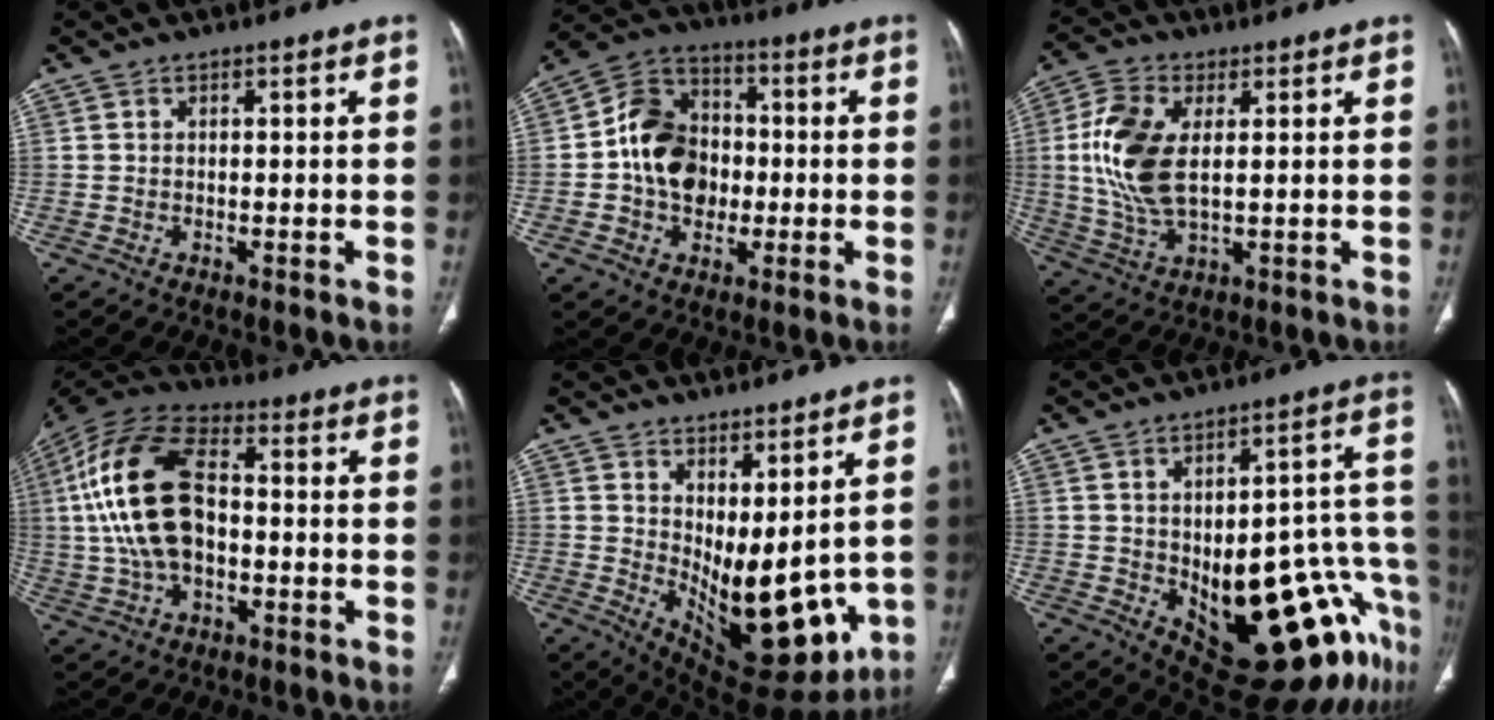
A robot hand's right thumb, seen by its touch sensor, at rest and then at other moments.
{"total": 13.7, "force": [-0.9, 10.9, 8.3], "torque": [-0.109, 0.029, -0.021]}
{"total": 12.6, "force": [1.8, 6.6, 10.6], "torque": [-0.230, -0.003, 0.038]}
{"total": 18.9, "force": [0.2, 11.0, 15.3], "torque": [-0.306, 0.028, -0.001]}
{"total": 16.0, "force": [2.3, 7.3, 14.0], "torque": [-0.194, -0.047, 0.070]}
{"total": 23.8, "force": [-8.9, 9.1, 20.1], "torque": [-0.204, 0.043, -0.099]}